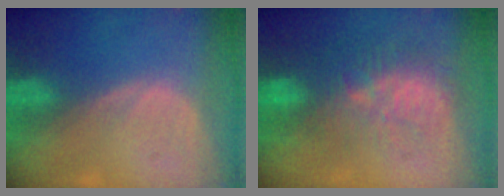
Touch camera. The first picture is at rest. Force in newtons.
{"total": 9.3, "press": 8.9, "slide": 2.5}